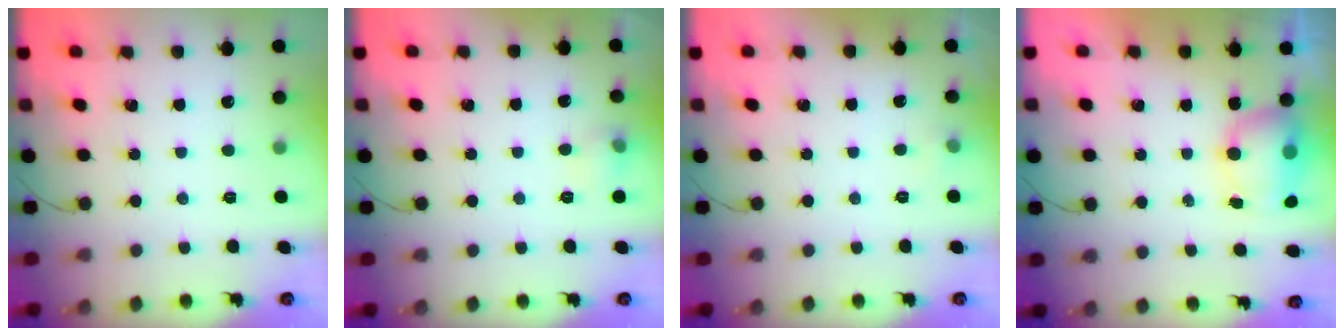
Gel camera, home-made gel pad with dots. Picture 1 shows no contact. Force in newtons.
{"total": 5.3, "press": 5.1, "slide": 1.5}
{"total": 7.4, "press": 3.1, "slide": 6.7}
{"total": 8.3, "press": 7.8, "slide": 2.9}